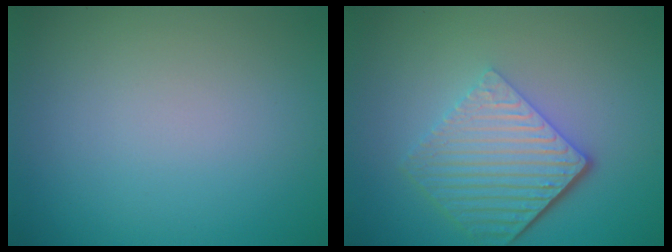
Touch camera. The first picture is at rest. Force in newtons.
{"total": 6.0, "press": 4.2, "slide": 4.3}